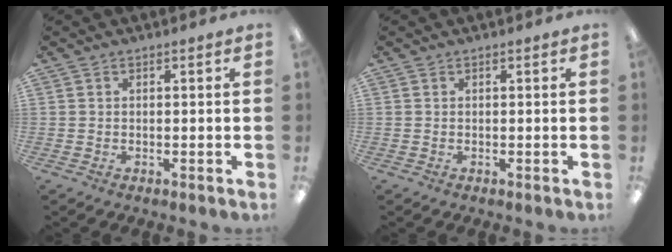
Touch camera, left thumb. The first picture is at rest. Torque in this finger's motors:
{"motor_torque": [0.00, 0.00, 0.08, 0.08, 0.00]}